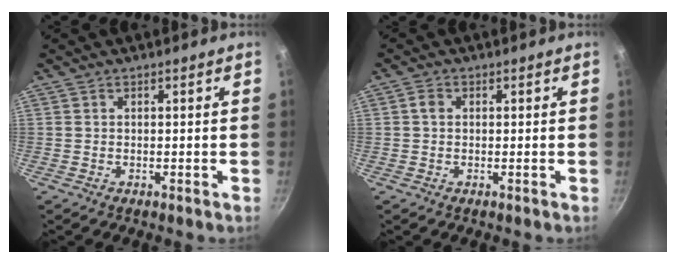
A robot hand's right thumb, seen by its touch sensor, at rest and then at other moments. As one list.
[{"total": 1.4, "force": [0.1, 1.1, 0.9], "torque": [-0.017, 0.007, -0.001]}]